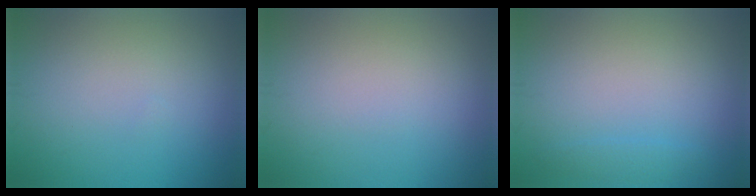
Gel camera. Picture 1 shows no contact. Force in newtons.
{"total": 0.0}
{"total": 1.0, "press": 1.0, "slide": 0.1}